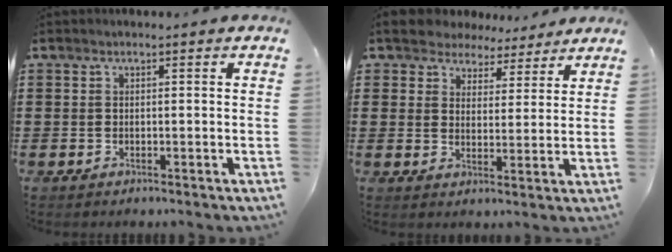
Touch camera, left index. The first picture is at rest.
{"total": 4.9, "force": [4.5, 1.9, -0.2], "torque": [-0.022, -0.014, 0.084]}